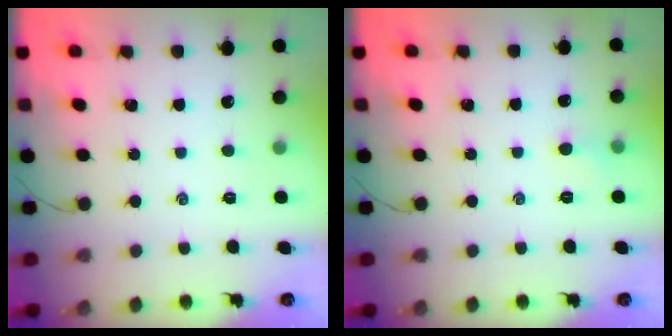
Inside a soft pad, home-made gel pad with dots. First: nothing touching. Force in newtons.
{"total": 4.1, "press": 3.9, "slide": 1.3}